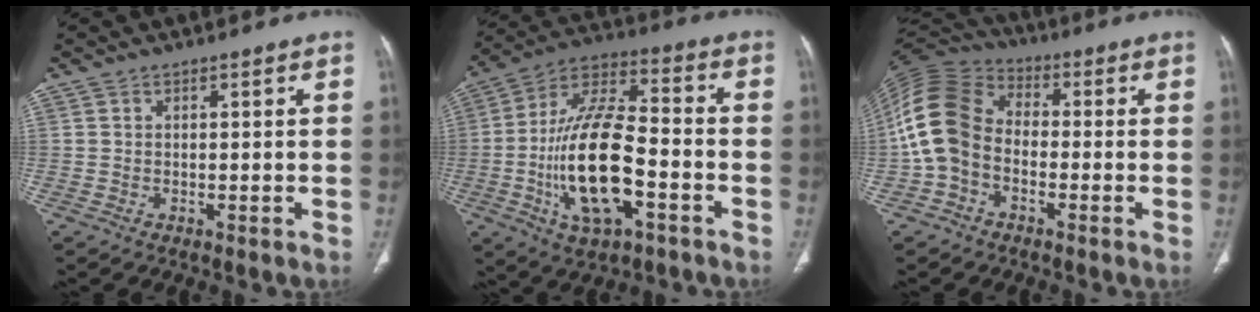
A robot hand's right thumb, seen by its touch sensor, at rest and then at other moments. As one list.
[{"total": 20.3, "force": [-5.3, 8.9, 17.4], "torque": [-0.320, 0.036, -0.092]}, {"total": 13.7, "force": [-2.3, 10.1, 9.0], "torque": [-0.176, 0.041, -0.058]}]